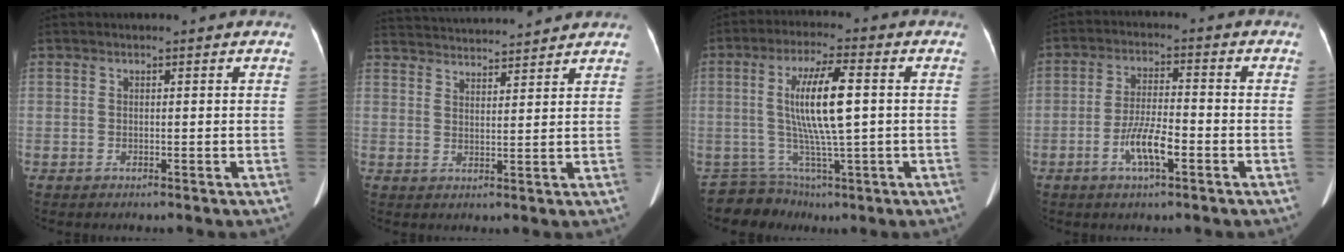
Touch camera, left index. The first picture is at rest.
{"total": 13.8, "force": [13.2, 0.7, 3.9], "torque": [-0.074, 0.022, 0.199]}
{"total": 9.3, "force": [-0.4, 3.3, 8.7], "torque": [-0.174, 0.007, 0.009]}
{"total": 6.3, "force": [-3.2, 1.0, 5.4], "torque": [-0.104, -0.008, -0.056]}